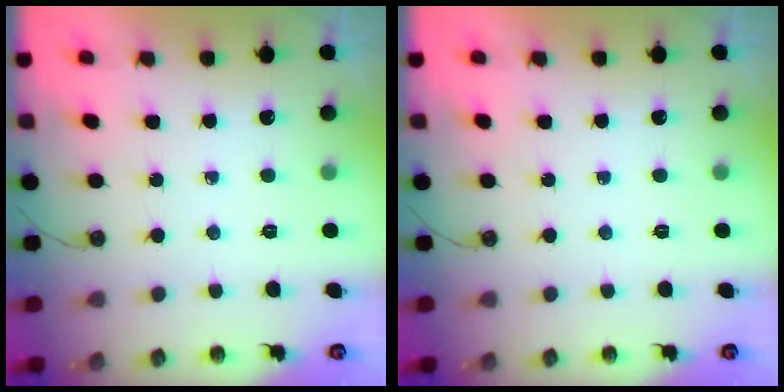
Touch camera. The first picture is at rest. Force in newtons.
{"total": 0.0}